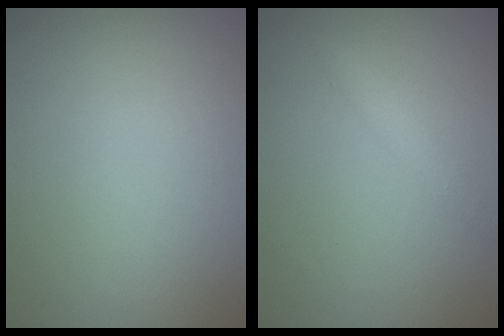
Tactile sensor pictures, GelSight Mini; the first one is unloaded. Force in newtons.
{"total": 1.6, "press": 1.6, "slide": 0.0}